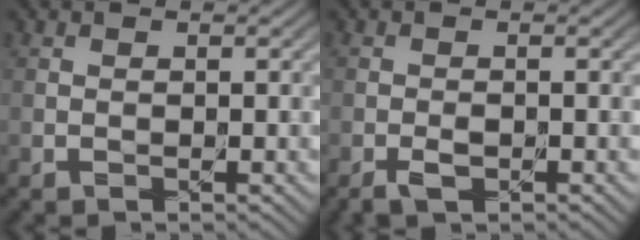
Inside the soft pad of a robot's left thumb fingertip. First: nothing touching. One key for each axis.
{"total": 1.5, "fx": -1.0, "fy": 0.7, "fz": 0.8, "tx": -0.013, "ty": -0.003, "tz": -0.022}